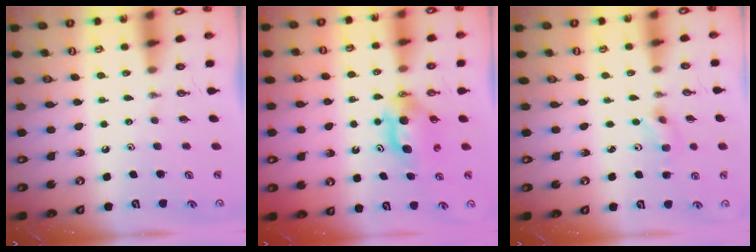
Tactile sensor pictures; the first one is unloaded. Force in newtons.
{"total": 5.7, "press": 5.6, "slide": 1.3}
{"total": 2.9, "press": 2.8, "slide": 0.6}